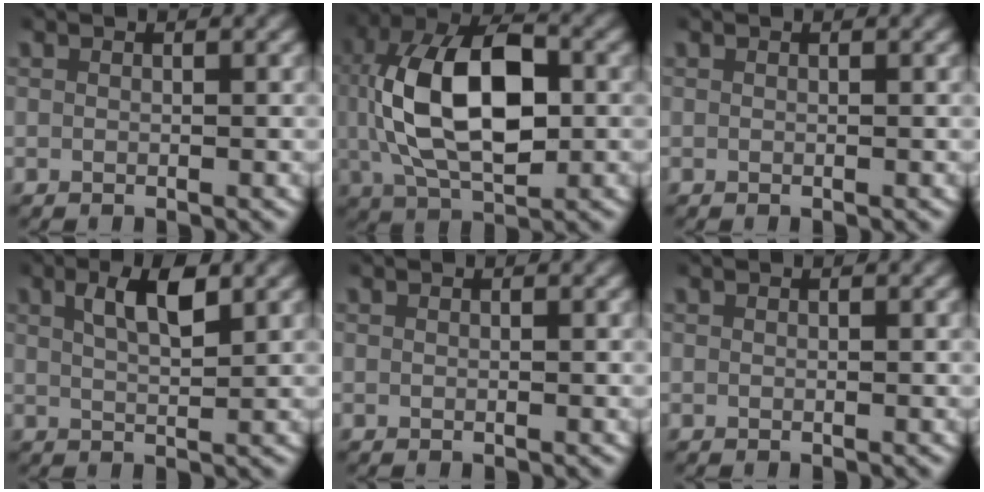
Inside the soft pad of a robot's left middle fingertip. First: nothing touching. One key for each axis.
{"total": 11.7, "fx": 0.7, "fy": 6.8, "fz": 9.5, "tx": -0.186, "ty": -0.011, "tz": 0.020}
{"total": 0.0}
{"total": 3.7, "fx": 1.7, "fy": 1.2, "fz": 3.1, "tx": -0.053, "ty": 0.004, "tz": 0.027}
{"total": 0.0}
{"total": 0.0}